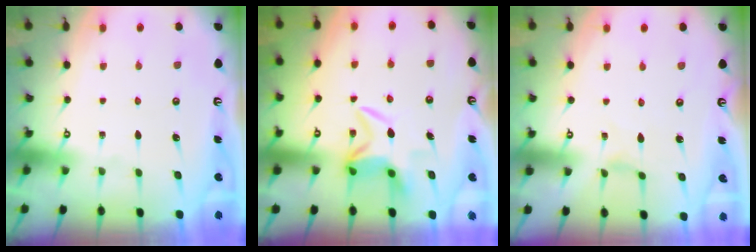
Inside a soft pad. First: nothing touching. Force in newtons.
{"total": 6.1, "press": 6.0, "slide": 1.0}
{"total": 0.0}